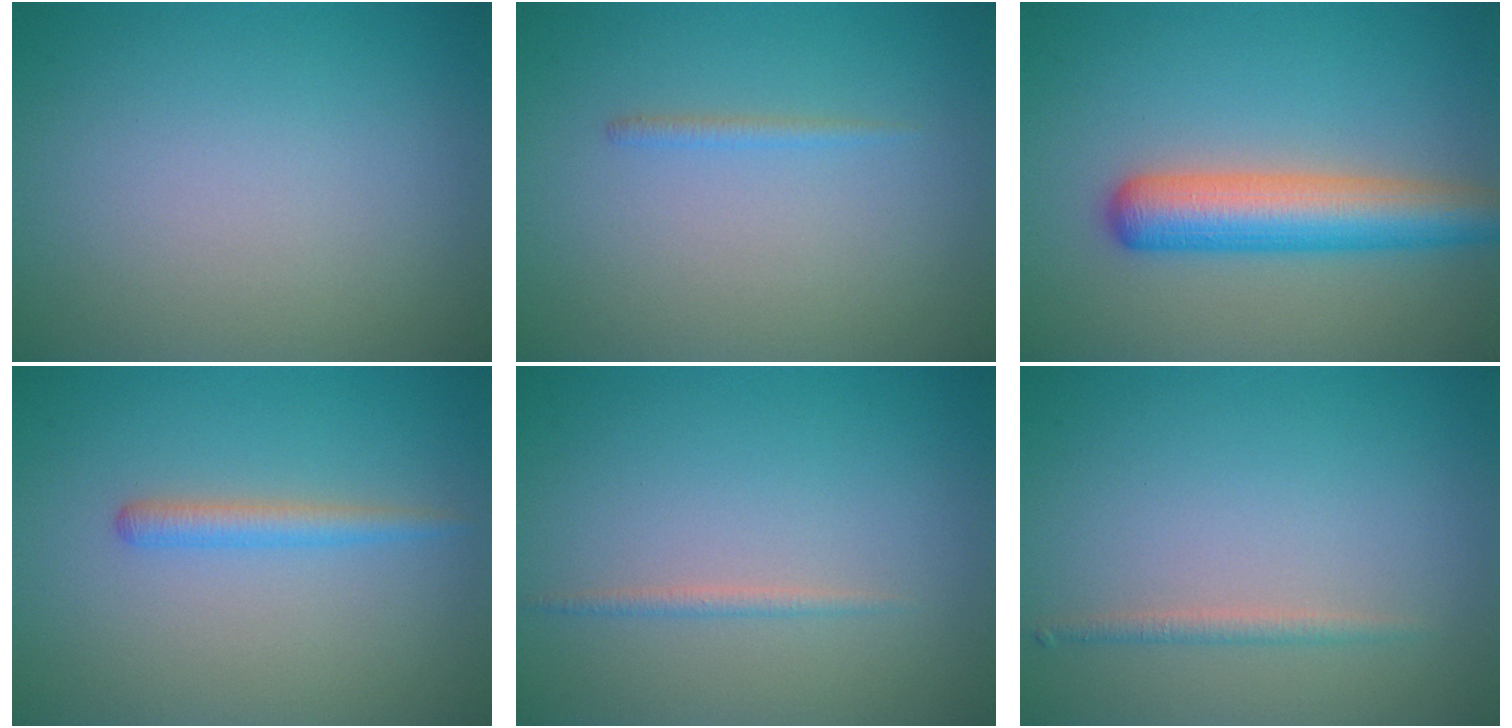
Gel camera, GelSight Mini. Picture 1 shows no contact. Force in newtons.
{"total": 0.8, "press": 0.8, "slide": 0.1}
{"total": 5.9, "press": 5.9, "slide": 0.2}
{"total": 1.7, "press": 1.7, "slide": 0.2}
{"total": 0.8, "press": 0.8, "slide": 0.0}
{"total": 1.1, "press": 1.1, "slide": 0.0}